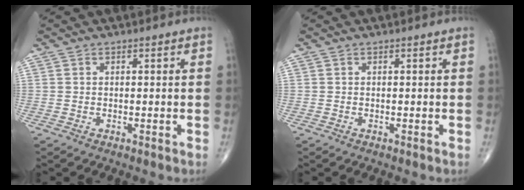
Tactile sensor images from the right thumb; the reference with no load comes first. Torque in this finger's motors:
{"motor_torque": [-0.17, 0.17, 0.00, 0.00, 0.00]}